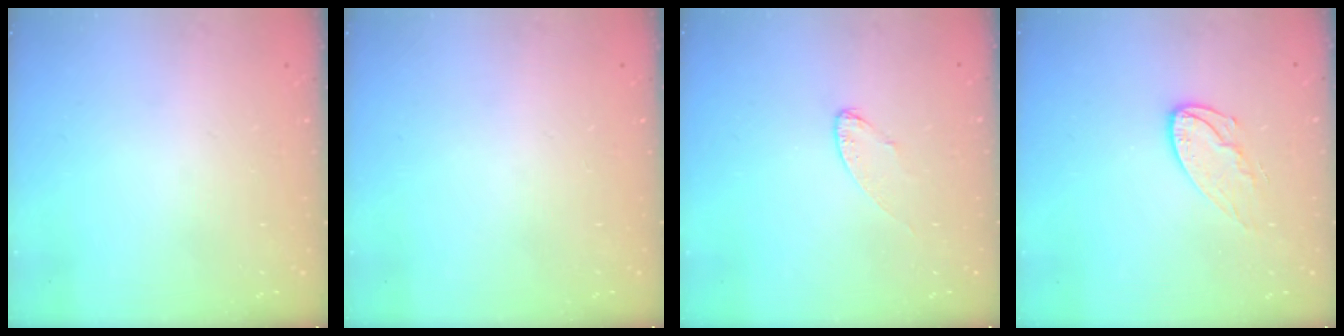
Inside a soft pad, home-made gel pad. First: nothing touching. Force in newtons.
{"total": 0.0}
{"total": 5.1, "press": 5.1, "slide": 0.4}
{"total": 9.5, "press": 9.5, "slide": 0.7}